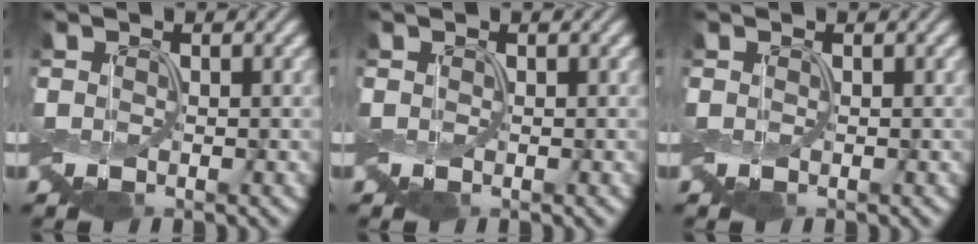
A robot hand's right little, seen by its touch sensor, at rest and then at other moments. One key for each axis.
{"total": 0.0}
{"total": 0.0}